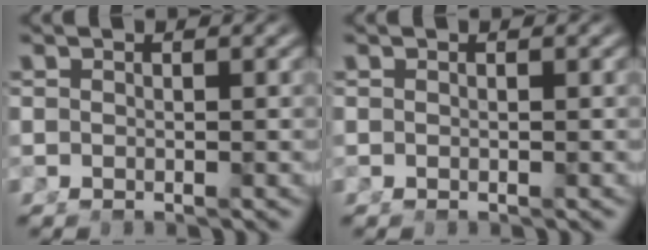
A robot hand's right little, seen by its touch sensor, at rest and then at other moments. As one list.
[{"total": 0.0}]